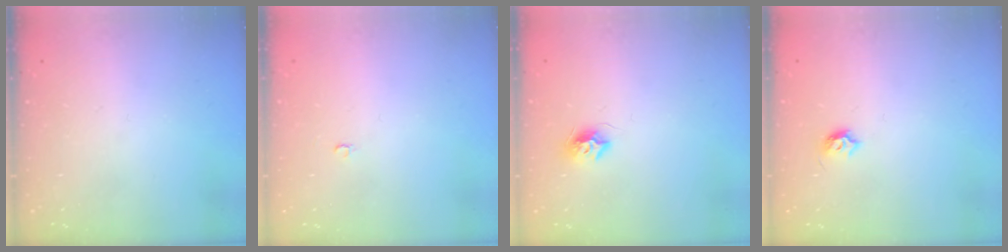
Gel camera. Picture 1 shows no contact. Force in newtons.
{"total": 2.1, "press": 2.1, "slide": 0.2}
{"total": 7.4, "press": 7.4, "slide": 0.0}
{"total": 4.5, "press": 4.3, "slide": 1.0}